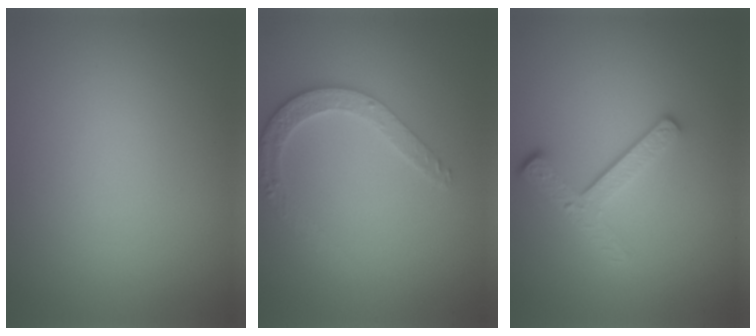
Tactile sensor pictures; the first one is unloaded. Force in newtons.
{"total": 2.7, "press": 2.7, "slide": 0.3}
{"total": 3.7, "press": 2.7, "slide": 2.5}